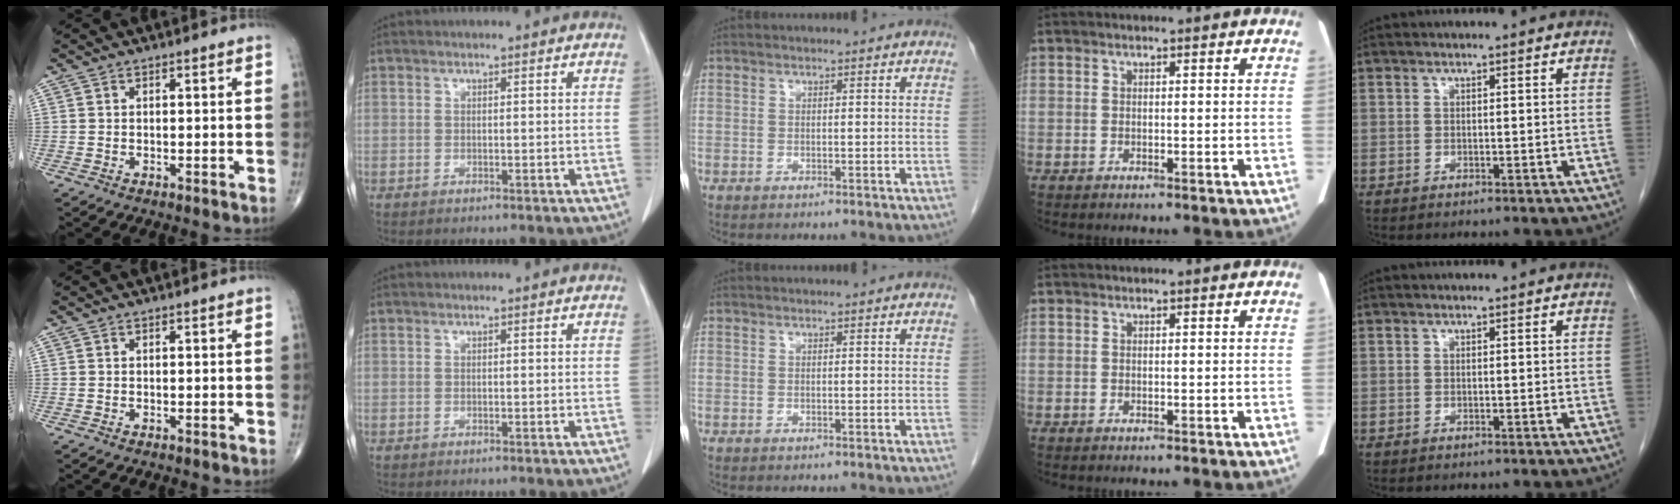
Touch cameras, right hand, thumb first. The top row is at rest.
{}